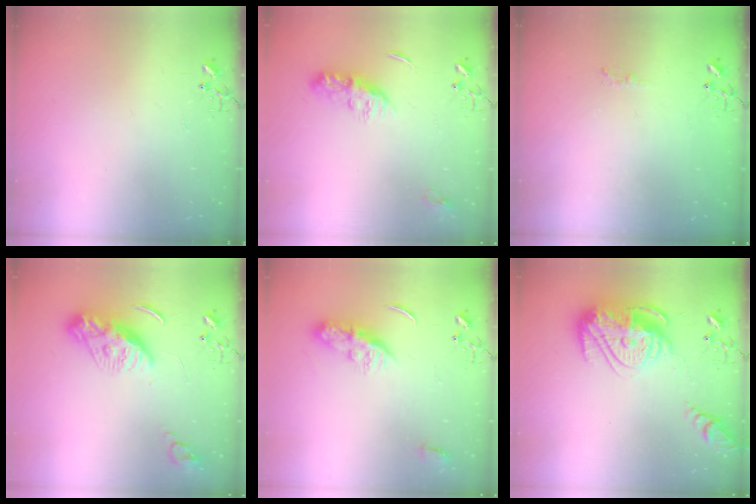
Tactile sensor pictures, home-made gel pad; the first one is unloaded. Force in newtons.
{"total": 8.3, "press": 8.3, "slide": 0.4}
{"total": 5.1, "press": 5.1, "slide": 0.4}
{"total": 11.9, "press": 11.9, "slide": 0.9}
{"total": 9.3, "press": 9.3, "slide": 0.1}
{"total": 18.9, "press": 18.9, "slide": 1.6}